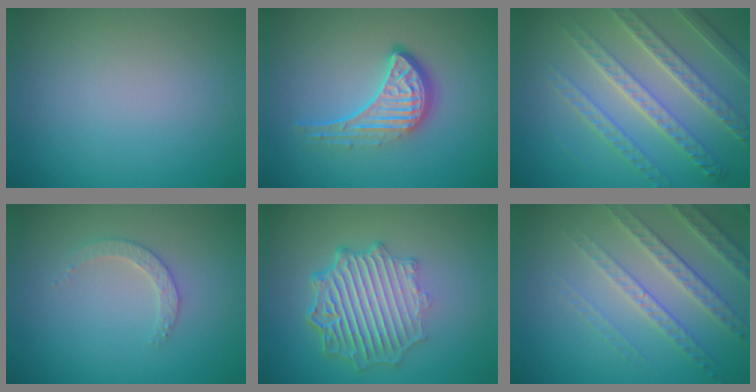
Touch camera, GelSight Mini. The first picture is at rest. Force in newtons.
{"total": 4.6, "press": 3.3, "slide": 3.2}
{"total": 5.1, "press": 4.9, "slide": 1.7}
{"total": 1.9, "press": 1.8, "slide": 0.6}
{"total": 7.2, "press": 5.2, "slide": 4.9}
{"total": 4.1, "press": 4.0, "slide": 1.0}